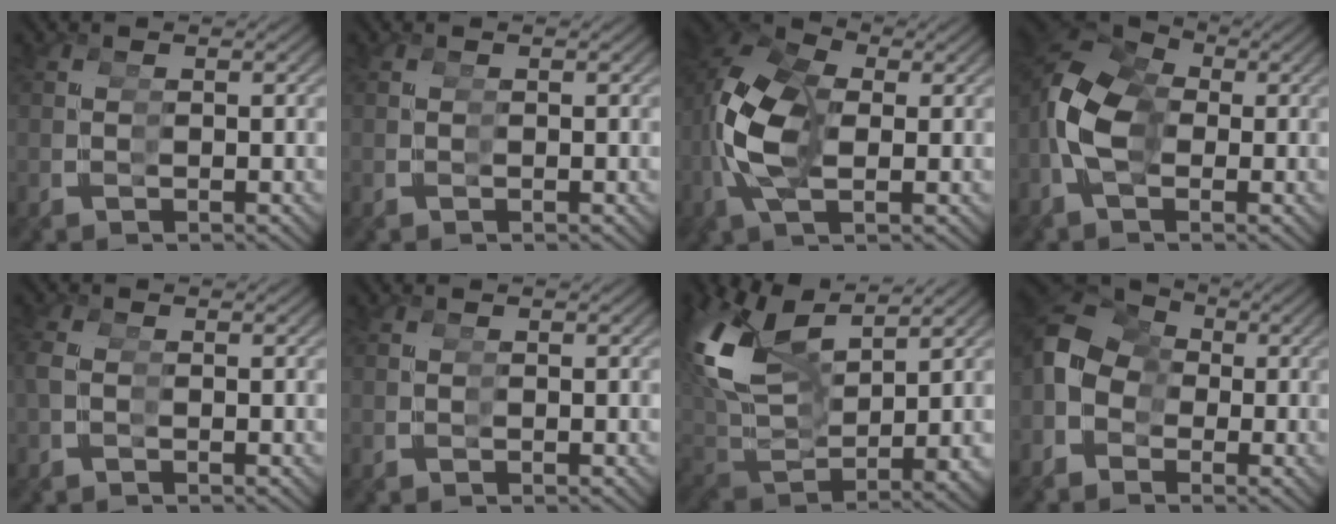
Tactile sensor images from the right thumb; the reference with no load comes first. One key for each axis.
{"total": 0.0}
{"total": 9.6, "fx": -0.6, "fy": 6.8, "fz": 6.7, "tx": -0.157, "ty": -0.034, "tz": -0.003}
{"total": 10.7, "fx": -0.2, "fy": 8.0, "fz": 7.1, "tx": -0.141, "ty": -0.014, "tz": -0.007}
{"total": 1.1, "fx": -0.4, "fy": 0.8, "fz": 0.6, "tx": -0.032, "ty": -0.005, "tz": -0.006}
{"total": 0.0}
{"total": 10.4, "fx": 1.9, "fy": 6.8, "fz": 7.7, "tx": -0.182, "ty": -0.028, "tz": 0.047}
{"total": 10.5, "fx": 0.5, "fy": 8.5, "fz": 6.1, "tx": -0.099, "ty": -0.003, "tz": -0.004}